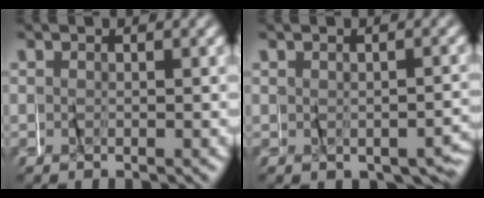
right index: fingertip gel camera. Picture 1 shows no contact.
{"total": 2.9, "force": [-1.6, 1.4, 1.9], "torque": [-0.034, -0.012, -0.018]}